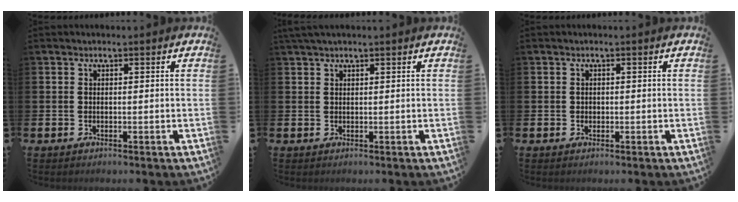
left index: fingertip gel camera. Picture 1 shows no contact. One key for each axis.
{"total": 1.4, "fx": 1.2, "fy": 0.1, "fz": 0.7, "tx": -0.007, "ty": 0.000, "tz": 0.020}
{"total": 0.6, "fx": 0.1, "fy": 0.6, "fz": 0.1, "tx": 0.001, "ty": 0.004, "tz": 0.000}